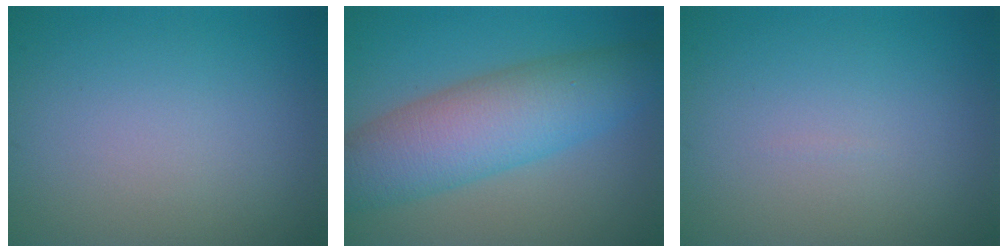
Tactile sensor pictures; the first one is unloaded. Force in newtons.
{"total": 8.1, "press": 8.1, "slide": 0.2}
{"total": 0.0}